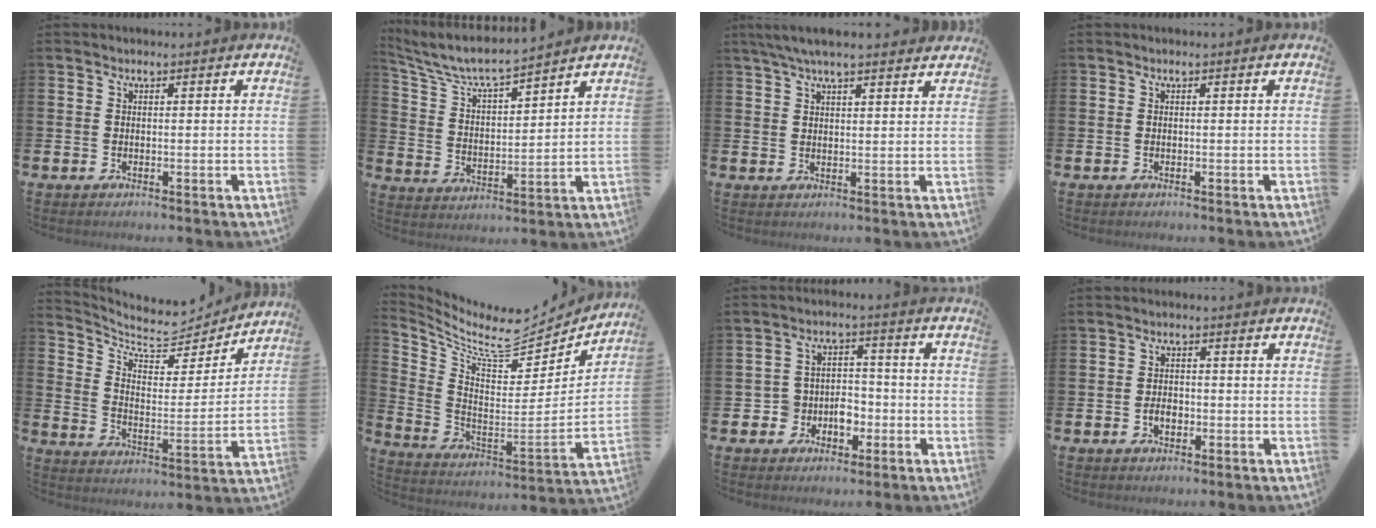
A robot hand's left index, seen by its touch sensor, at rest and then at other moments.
{"total": 6.4, "force": [6.1, 0.6, 2.1], "torque": [-0.071, -0.045, 0.102]}
{"total": 5.0, "force": [4.4, 0.6, 2.3], "torque": [-0.050, -0.008, 0.080]}
{"total": 0.0}
{"total": 7.2, "force": [6.4, 2.6, 2.0], "torque": [-0.072, -0.054, 0.105]}
{"total": 9.5, "force": [7.8, 3.4, 4.2], "torque": [-0.108, -0.061, 0.127]}
{"total": 4.6, "force": [-1.9, 4.0, 1.3], "torque": [-0.034, 0.008, -0.040]}
{"total": 2.3, "force": [-0.7, 1.5, 1.5], "torque": [-0.019, 0.000, -0.017]}